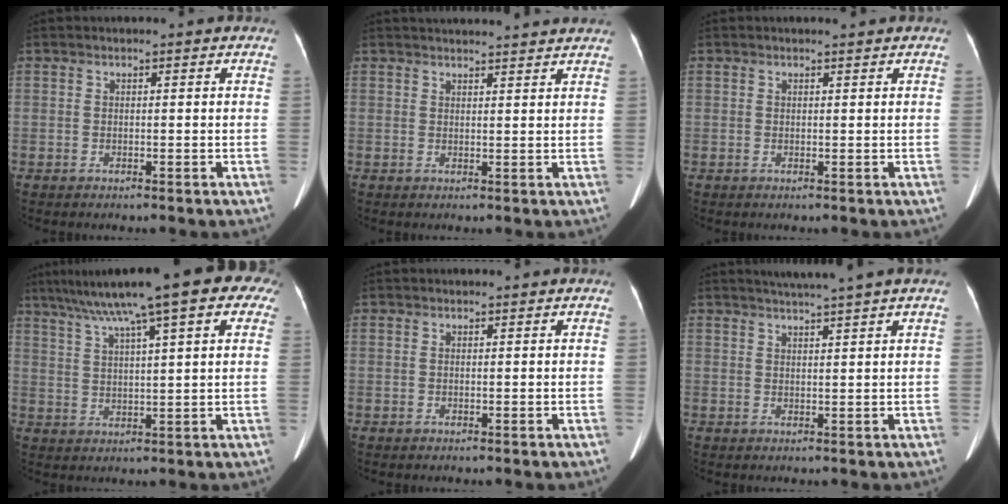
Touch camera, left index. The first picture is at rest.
{"total": 10.5, "force": [10.0, 0.5, 3.1], "torque": [-0.035, 0.026, 0.117]}
{"total": 0.6, "force": [0.6, 0.0, 0.2], "torque": [-0.008, -0.003, 0.009]}
{"total": 17.8, "force": [11.1, 2.7, 13.7], "torque": [-0.221, 0.057, 0.152]}
{"total": 0.0}
{"total": 4.9, "force": [4.0, -1.3, 2.5], "torque": [-0.036, 0.010, 0.061]}